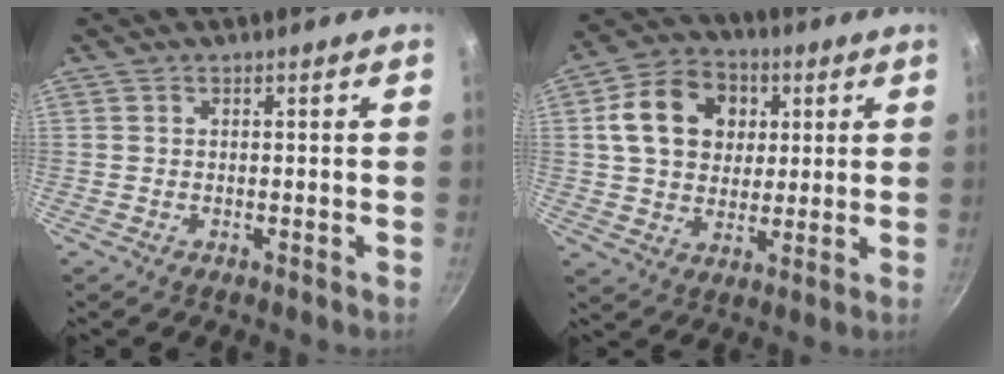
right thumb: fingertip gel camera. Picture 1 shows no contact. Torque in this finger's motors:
{"motor_torque": [0.08, 2.93, 1.31, -0.14, 0.11]}